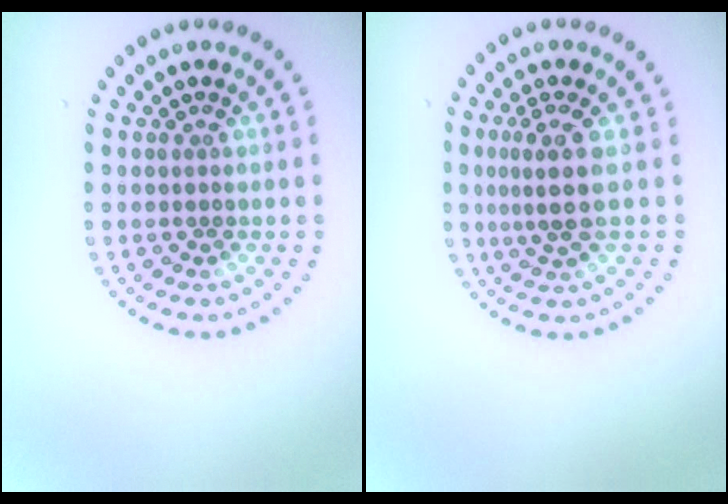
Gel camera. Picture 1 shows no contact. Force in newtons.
{"total": 2.8, "press": 2.1, "slide": 1.9}